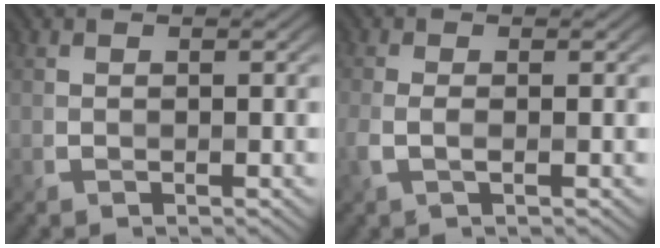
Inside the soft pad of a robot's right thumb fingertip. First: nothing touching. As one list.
[{"total": 1.2, "force": [-0.5, 0.1, 1.1], "torque": [-0.026, 0.000, -0.016]}]